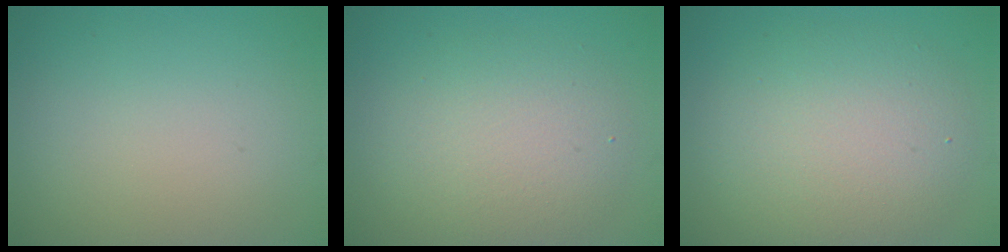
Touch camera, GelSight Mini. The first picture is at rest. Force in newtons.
{"total": 4.7, "press": 4.6, "slide": 0.7}
{"total": 6.5, "press": 6.5, "slide": 0.2}